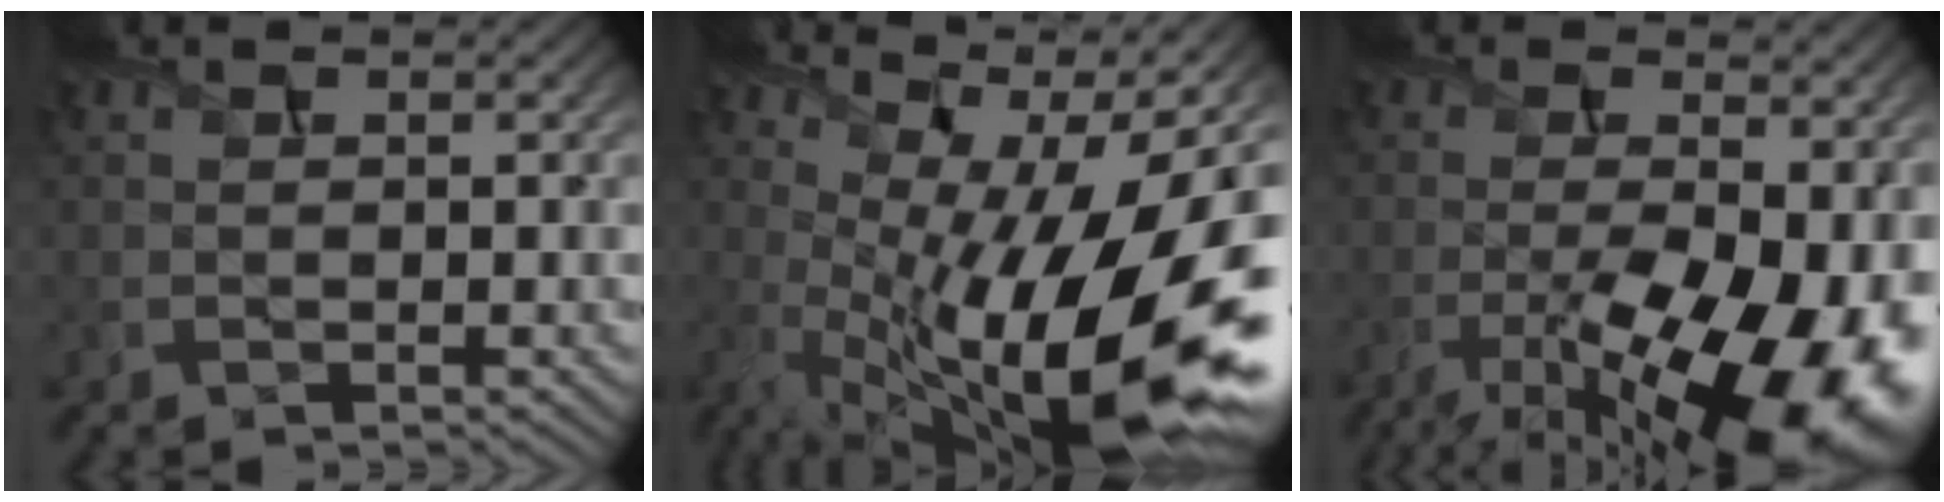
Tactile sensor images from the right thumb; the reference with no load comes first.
{"total": 20.8, "force": [-2.2, 8.9, 18.7], "torque": [-0.262, -0.009, -0.033]}
{"total": 15.8, "force": [-6.2, 6.6, 13.0], "torque": [-0.210, -0.036, -0.080]}